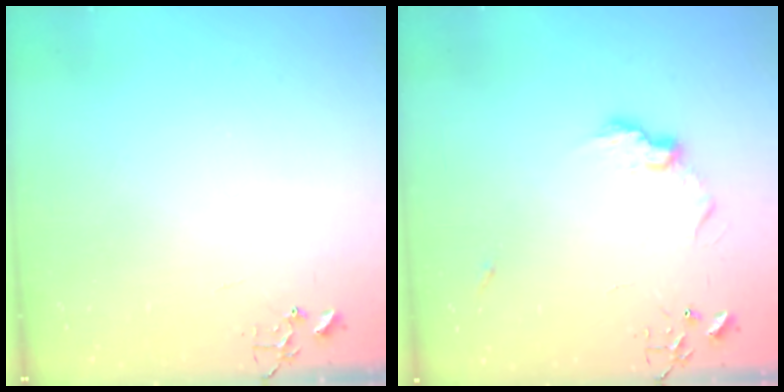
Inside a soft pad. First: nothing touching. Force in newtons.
{"total": 8.8, "press": 8.8, "slide": 0.4}